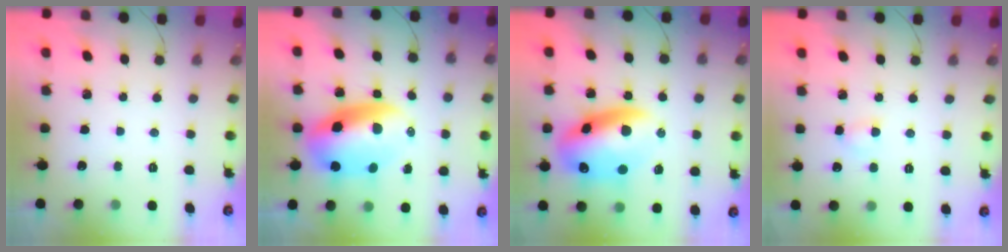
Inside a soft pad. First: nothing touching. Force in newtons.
{"total": 12.4, "press": 12.0, "slide": 2.8}
{"total": 17.3, "press": 16.9, "slide": 3.8}
{"total": 3.0, "press": 2.8, "slide": 1.0}